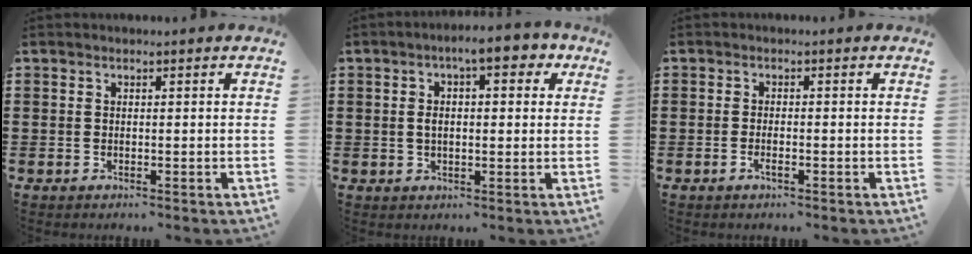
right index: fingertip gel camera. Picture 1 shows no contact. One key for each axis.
{"total": 5.7, "fx": 2.1, "fy": 1.8, "fz": 4.9, "tx": -0.085, "ty": 0.003, "tz": 0.029}
{"total": 1.2, "fx": -0.6, "fy": 0.2, "fz": 1.0, "tx": -0.026, "ty": -0.006, "tz": -0.012}